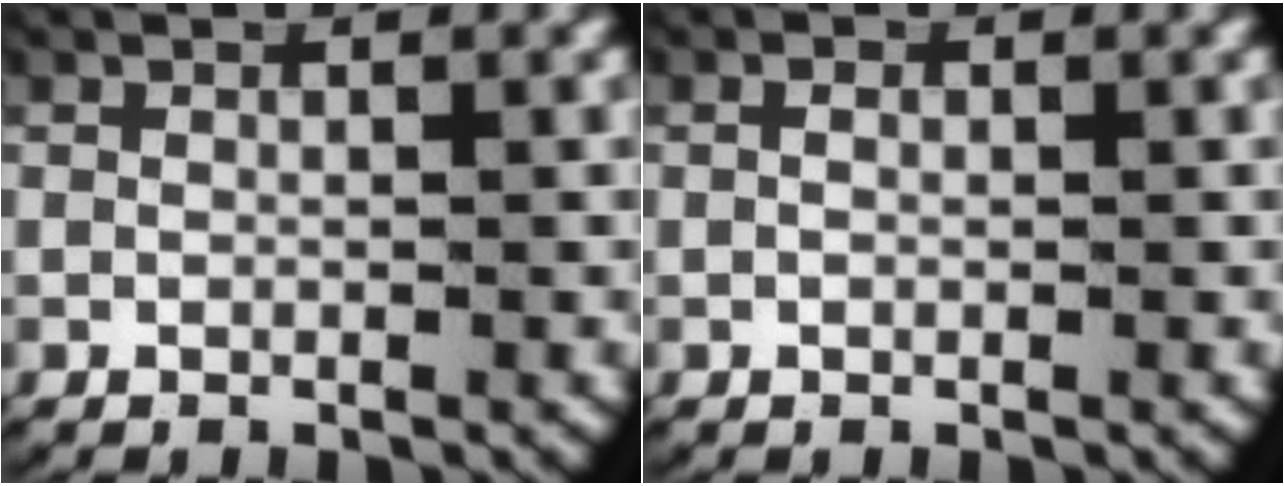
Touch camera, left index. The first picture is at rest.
{"total": 0.5, "force": [-0.1, 0.3, 0.4], "torque": [-0.010, -0.005, 0.002]}